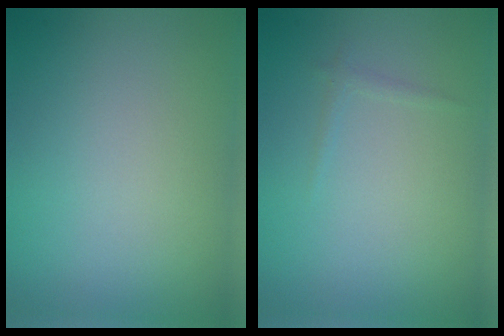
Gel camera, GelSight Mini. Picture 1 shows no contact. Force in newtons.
{"total": 0.6, "press": 0.6, "slide": 0.0}